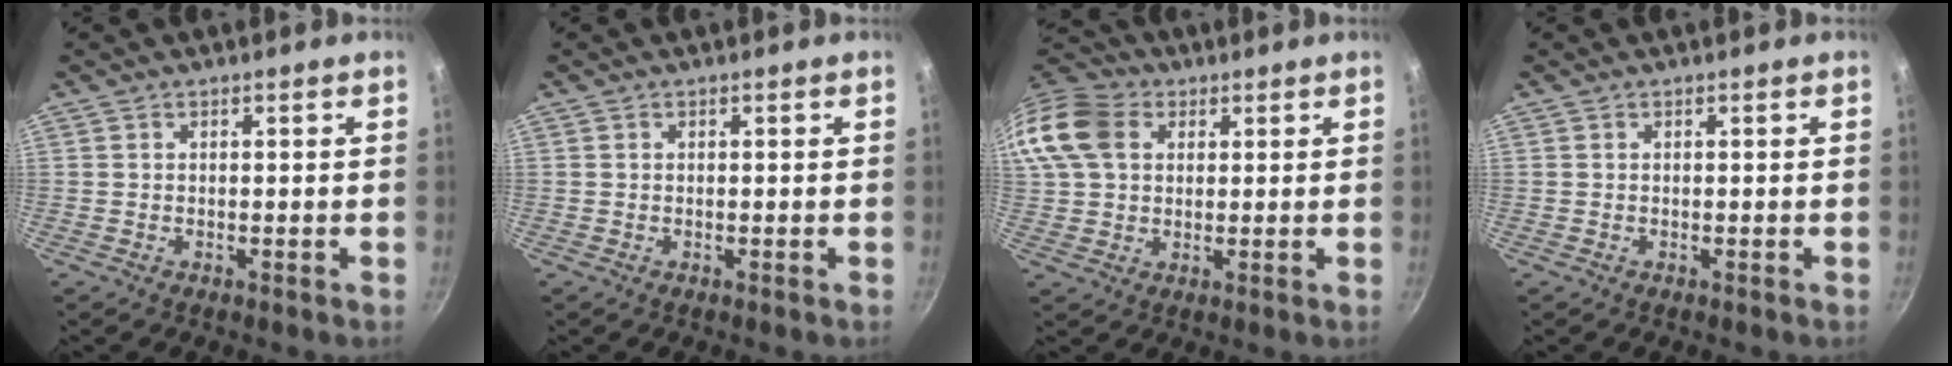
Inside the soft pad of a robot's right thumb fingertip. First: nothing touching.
{"total": 0.0}
{"total": 17.3, "force": [5.2, 13.2, 9.9], "torque": [-0.228, 0.027, 0.085]}
{"total": 0.0}